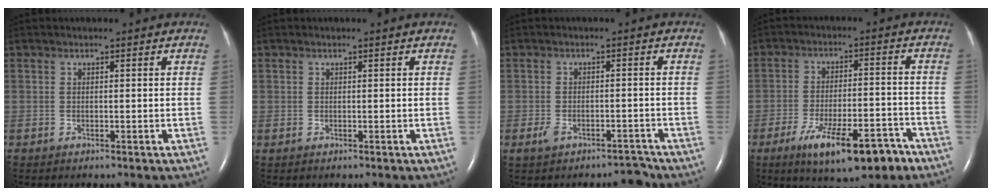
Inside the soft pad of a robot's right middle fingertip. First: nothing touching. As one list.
[{"total": 0.0}, {"total": 3.4, "force": [-2.7, 1.5, 1.4], "torque": [-0.027, 0.007, -0.040]}, {"total": 12.9, "force": [-8.1, 3.5, 9.4], "torque": [-0.150, -0.006, -0.122]}]